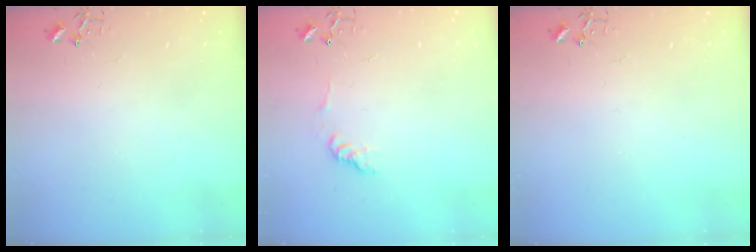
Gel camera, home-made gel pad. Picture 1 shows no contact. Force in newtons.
{"total": 7.3, "press": 7.3, "slide": 0.3}
{"total": 0.0}